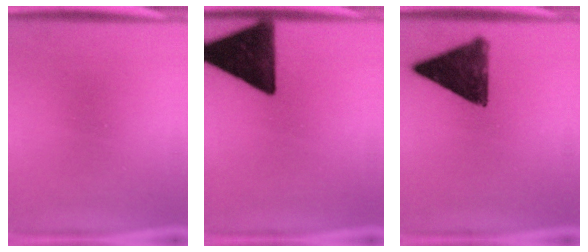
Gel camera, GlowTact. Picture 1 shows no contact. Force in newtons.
{"total": 16.0}
{"total": 11.1}